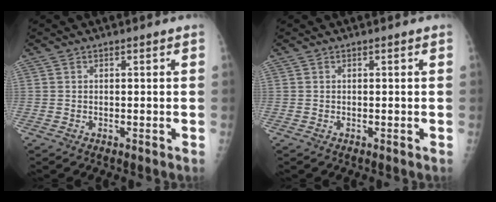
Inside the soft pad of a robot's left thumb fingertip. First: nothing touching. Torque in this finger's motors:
{"motor_torque": [-0.03, 0.03, -0.05, 0.00, 0.00]}